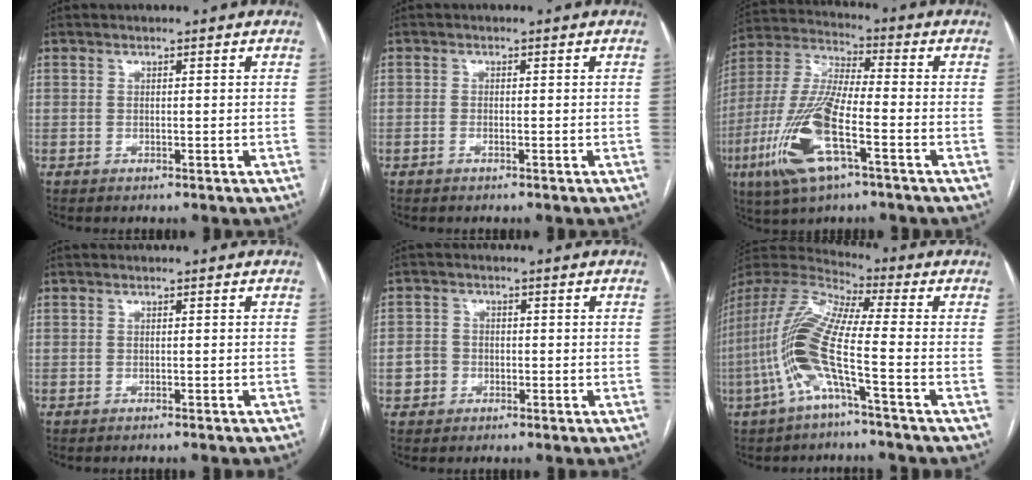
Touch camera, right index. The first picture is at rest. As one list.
[{"total": 0.7, "force": [-0.5, 0.2, 0.5], "torque": [-0.010, 0.001, -0.008]}, {"total": 15.7, "force": [-6.3, 3.2, 14.1], "torque": [-0.311, -0.014, -0.117]}, {"total": 2.7, "force": [-2.6, 0.2, 0.9], "torque": [-0.012, 0.000, -0.032]}, {"total": 3.2, "force": [-1.2, 2.9, 0.9], "torque": [-0.017, 0.016, -0.021]}, {"total": 14.4, "force": [-4.4, 1.0, 13.7], "torque": [-0.300, 0.009, -0.094]}]